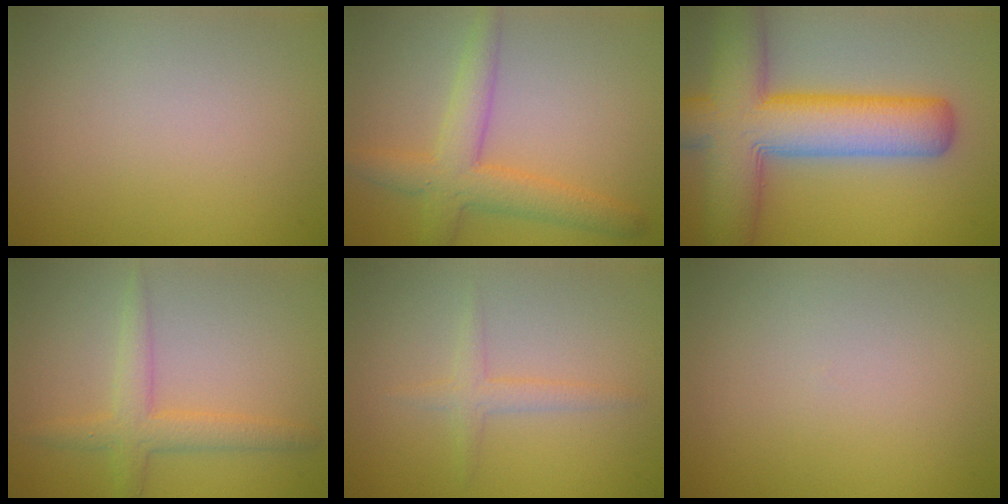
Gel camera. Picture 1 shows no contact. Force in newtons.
{"total": 4.6, "press": 4.6, "slide": 0.2}
{"total": 11.5, "press": 11.5, "slide": 0.5}
{"total": 3.0, "press": 3.0, "slide": 0.1}
{"total": 1.6, "press": 1.6, "slide": 0.1}
{"total": 0.0}